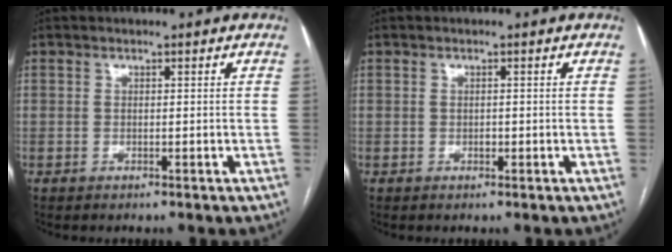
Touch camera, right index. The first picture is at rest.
{"total": 0.7, "force": [-0.2, 0.4, 0.6], "torque": [-0.013, 0.001, -0.002]}